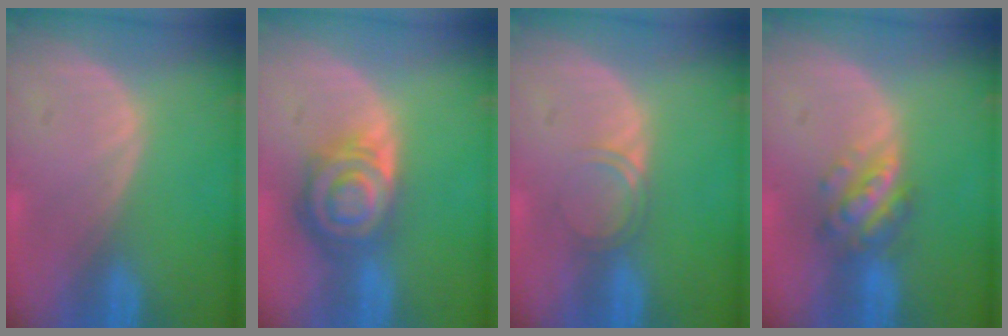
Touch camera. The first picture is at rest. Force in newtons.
{"total": 8.1, "press": 7.0, "slide": 3.9}
{"total": 2.0, "press": 2.0, "slide": 0.2}
{"total": 5.9, "press": 5.2, "slide": 2.8}